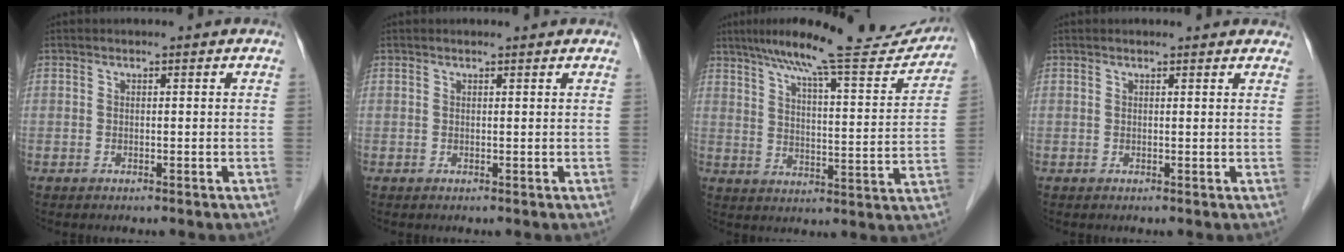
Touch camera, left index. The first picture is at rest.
{"total": 1.6, "force": [1.5, 0.2, 0.6], "torque": [-0.013, 0.009, 0.015]}
{"total": 19.4, "force": [17.2, 1.9, 8.8], "torque": [-0.133, -0.018, 0.234]}
{"total": 4.4, "force": [4.0, 1.1, 1.6], "torque": [-0.013, 0.012, 0.033]}